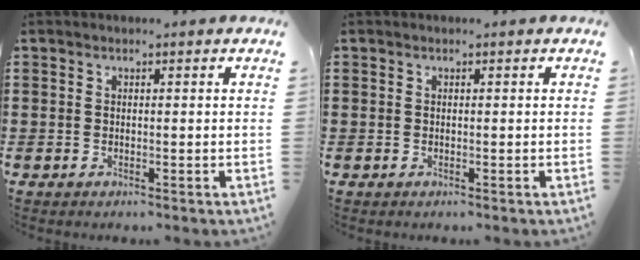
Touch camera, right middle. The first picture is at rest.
{"total": 0.0}